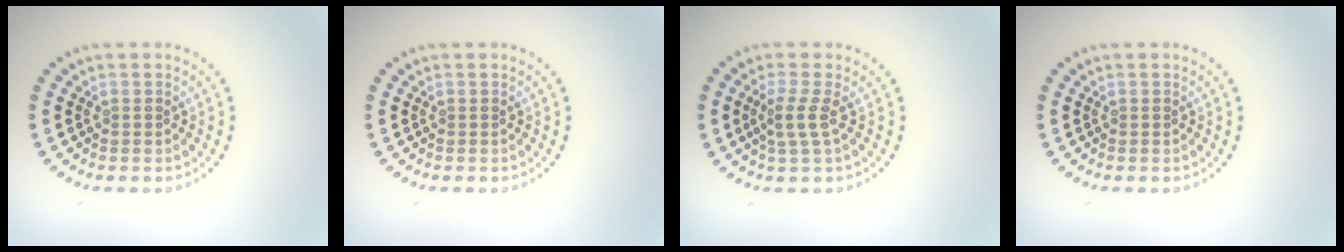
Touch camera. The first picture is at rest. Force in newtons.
{"total": 0.0}
{"total": 2.0, "press": 1.5, "slide": 1.3}
{"total": 0.0}